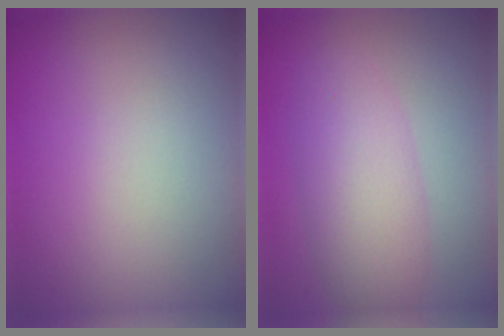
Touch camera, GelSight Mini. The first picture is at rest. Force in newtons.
{"total": 4.8, "press": 4.8, "slide": 0.1}